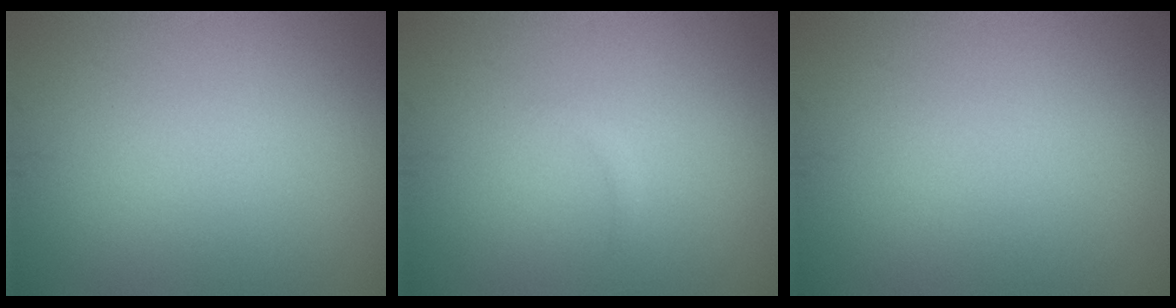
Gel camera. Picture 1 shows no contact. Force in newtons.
{"total": 0.5, "press": 0.5, "slide": 0.1}
{"total": 0.0}